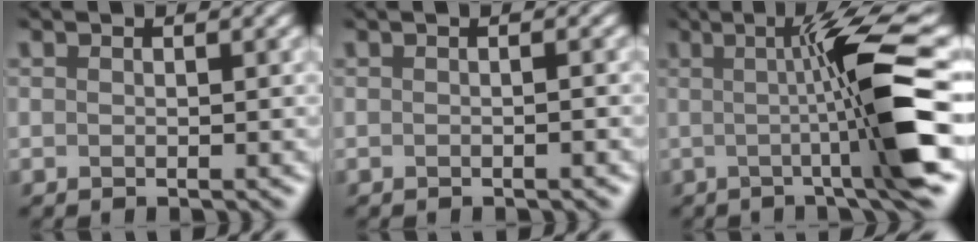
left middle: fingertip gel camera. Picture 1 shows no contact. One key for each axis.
{"total": 1.1, "fx": 0.0, "fy": 0.6, "fz": 1.0, "tx": -0.005, "ty": 0.005, "tz": -0.014}
{"total": 7.9, "fx": 0.0, "fy": 0.4, "fz": 7.9, "tx": -0.114, "ty": -0.002, "tz": 0.003}